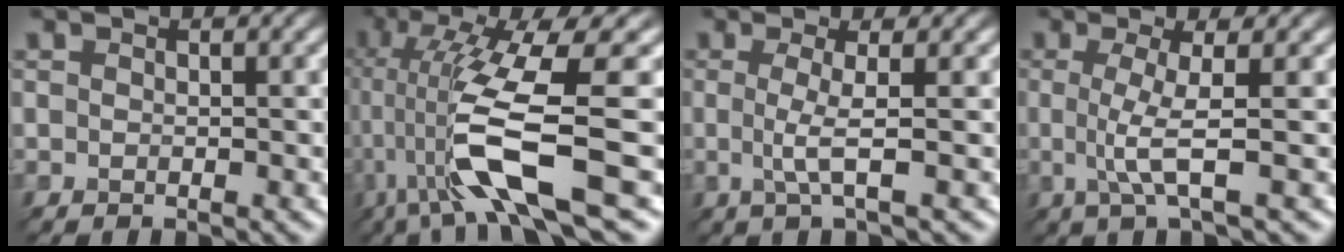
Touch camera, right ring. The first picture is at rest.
{"total": 9.8, "force": [-1.7, 1.2, 9.6], "torque": [-0.182, 0.006, -0.013]}
{"total": 1.7, "force": [0.0, -0.2, 1.7], "torque": [-0.043, 0.001, 0.008]}
{"total": 2.7, "force": [0.0, 0.0, 2.7], "torque": [-0.062, 0.003, 0.009]}